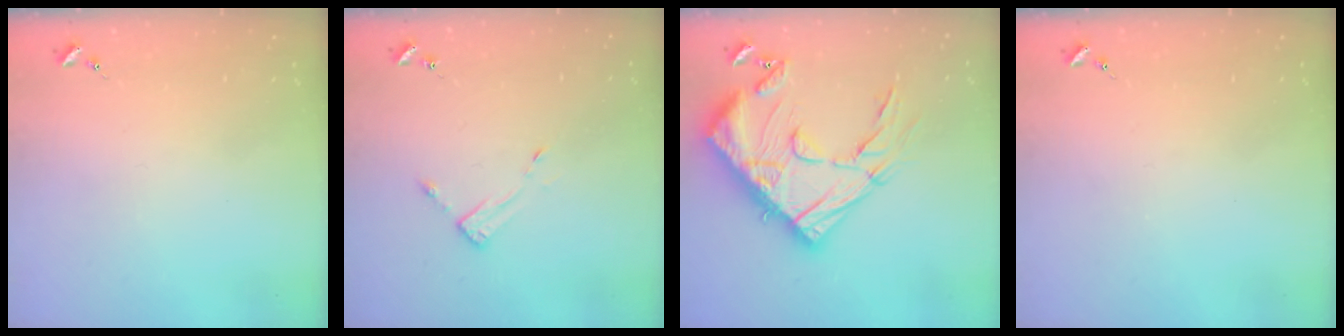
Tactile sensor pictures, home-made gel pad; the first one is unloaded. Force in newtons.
{"total": 3.3, "press": 3.3, "slide": 0.3}
{"total": 30.1, "press": 30.0, "slide": 2.9}
{"total": 0.0}